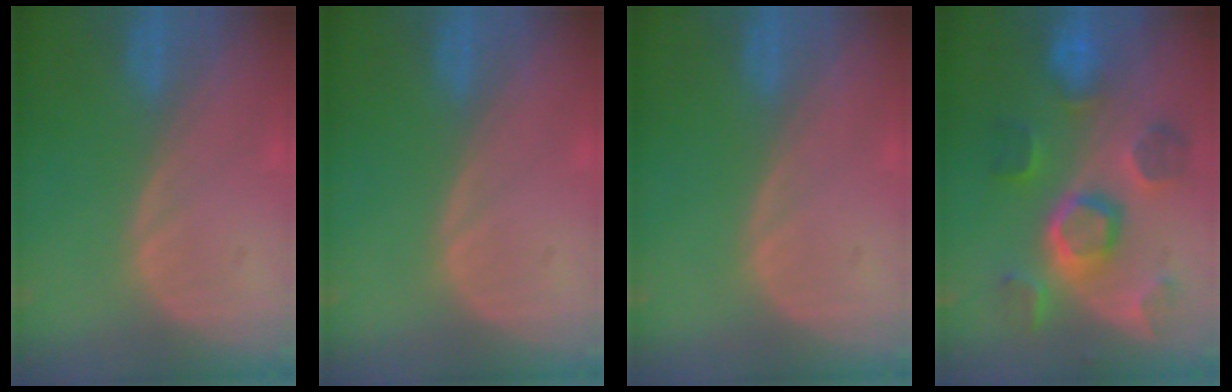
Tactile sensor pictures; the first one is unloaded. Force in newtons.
{"total": 0.0}
{"total": 0.0}
{"total": 10.1, "press": 9.4, "slide": 3.8}